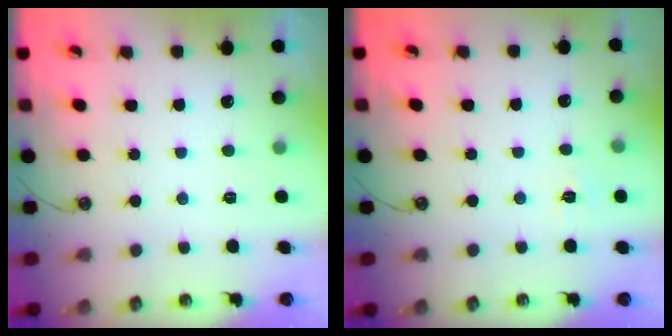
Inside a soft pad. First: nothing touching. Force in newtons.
{"total": 4.5, "press": 4.4, "slide": 0.4}